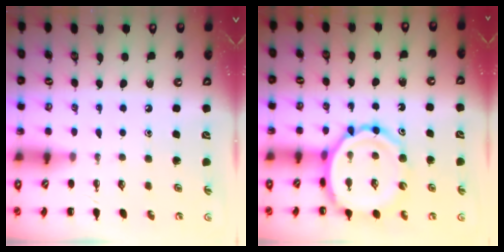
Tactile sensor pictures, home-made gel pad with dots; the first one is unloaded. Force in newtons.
{"total": 12.1, "press": 11.7, "slide": 3.0}